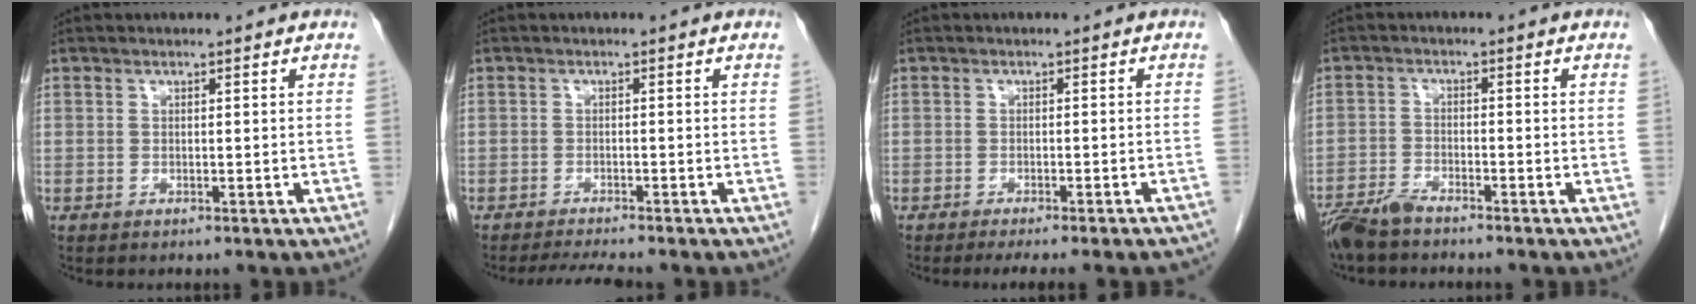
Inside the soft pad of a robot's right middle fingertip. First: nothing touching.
{"total": 4.1, "force": [-3.7, -0.3, 1.7], "torque": [-0.032, -0.016, -0.059]}
{"total": 11.7, "force": [-10.7, 0.8, 4.8], "torque": [-0.047, -0.008, -0.119]}
{"total": 4.7, "force": [-4.1, 0.8, 2.1], "torque": [-0.041, -0.011, -0.081]}